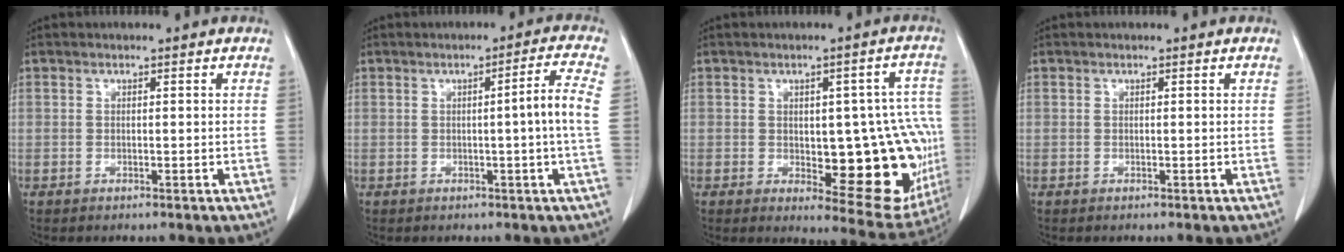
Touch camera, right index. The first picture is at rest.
{"total": 4.8, "force": [-0.3, -1.3, 4.6], "torque": [-0.065, 0.003, -0.003]}
{"total": 17.7, "force": [-2.1, 6.4, 16.4], "torque": [-0.139, 0.018, -0.004]}
{"total": 0.0}